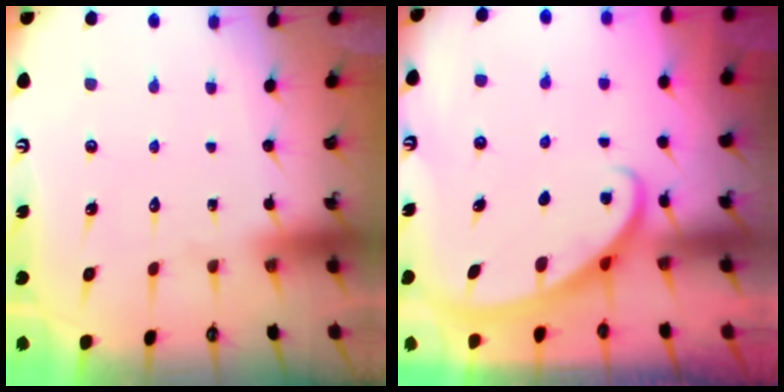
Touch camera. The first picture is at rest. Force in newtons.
{"total": 2.9, "press": 2.9, "slide": 0.1}